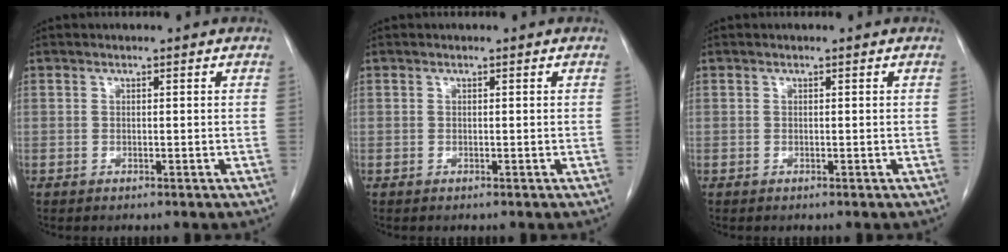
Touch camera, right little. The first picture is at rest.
{"total": 0.0}
{"total": 0.0}